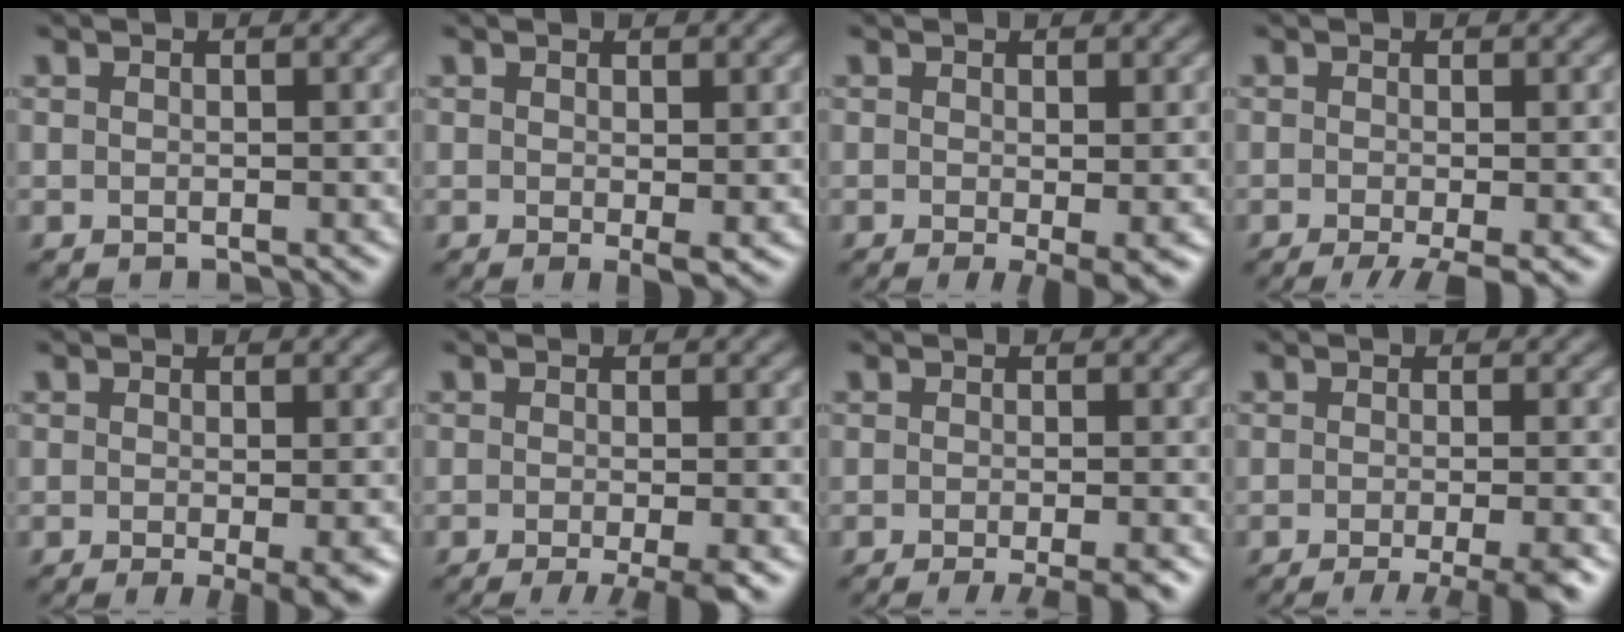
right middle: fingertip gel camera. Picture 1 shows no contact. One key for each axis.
{"total": 1.3, "fx": 0.0, "fy": 0.1, "fz": 1.3, "tx": -0.020, "ty": -0.009, "tz": -0.003}
{"total": 2.3, "fx": -0.5, "fy": 0.1, "fz": 2.2, "tx": -0.034, "ty": -0.012, "tz": -0.007}
{"total": 3.4, "fx": -1.8, "fy": 0.6, "fz": 2.9, "tx": -0.044, "ty": -0.007, "tz": -0.033}
{"total": 3.3, "fx": -1.1, "fy": 0.6, "fz": 3.1, "tx": -0.043, "ty": -0.010, "tz": -0.013}
{"total": 4.6, "fx": -2.4, "fy": 1.0, "fz": 3.9, "tx": -0.047, "ty": -0.007, "tz": -0.038}
{"total": 4.1, "fx": -2.4, "fy": 0.8, "fz": 3.2, "tx": -0.030, "ty": -0.002, "tz": -0.035}
{"total": 5.1, "fx": -3.0, "fy": 1.2, "fz": 4.0, "tx": -0.038, "ty": -0.005, "tz": -0.044}